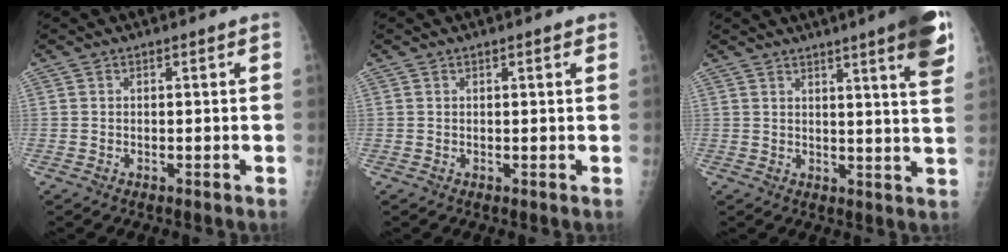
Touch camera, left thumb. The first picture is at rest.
{"total": 1.2, "force": [0.7, 0.3, 0.9], "torque": [-0.013, -0.001, 0.008]}
{"total": 11.9, "force": [6.9, 1.0, 9.6], "torque": [-0.111, -0.030, 0.078]}